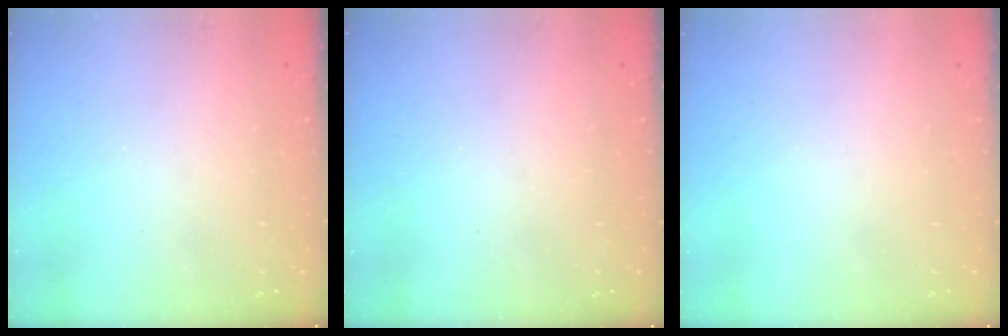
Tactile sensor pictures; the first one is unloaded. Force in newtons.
{"total": 0.0}
{"total": 0.0}